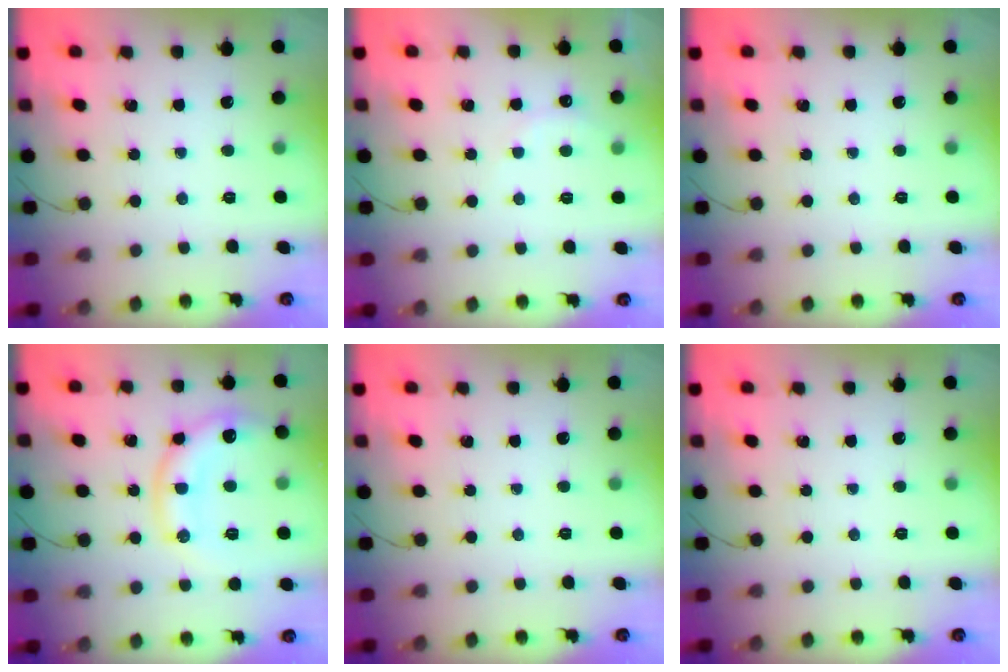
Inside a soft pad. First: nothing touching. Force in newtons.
{"total": 5.9, "press": 5.8, "slide": 1.0}
{"total": 0.0}
{"total": 13.4, "press": 13.3, "slide": 1.5}
{"total": 0.0}
{"total": 0.0}